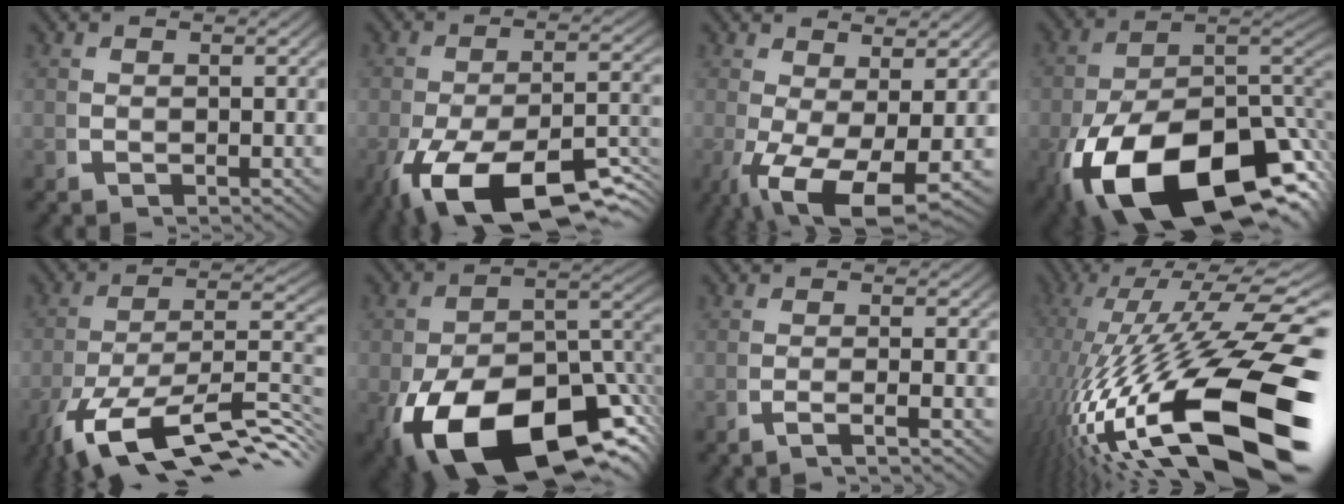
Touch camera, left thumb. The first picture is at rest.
{"total": 14.2, "force": [-7.0, 7.1, 10.1], "torque": [-0.175, -0.053, -0.073]}
{"total": 7.7, "force": [-1.8, 3.8, 6.5], "torque": [-0.136, -0.048, -0.002]}
{"total": 22.1, "force": [-5.7, 13.3, 16.7], "torque": [-0.294, -0.083, -0.054]}
{"total": 14.7, "force": [-6.0, 7.8, 10.9], "torque": [-0.189, -0.057, -0.058]}
{"total": 19.1, "force": [-6.5, 10.9, 14.2], "torque": [-0.239, -0.064, -0.065]}
{"total": 2.3, "force": [-1.1, -0.2, 2.0], "torque": [-0.040, 0.001, -0.022]}
{"total": 19.1, "force": [-3.1, 10.1, 15.9], "torque": [-0.309, -0.062, -0.011]}